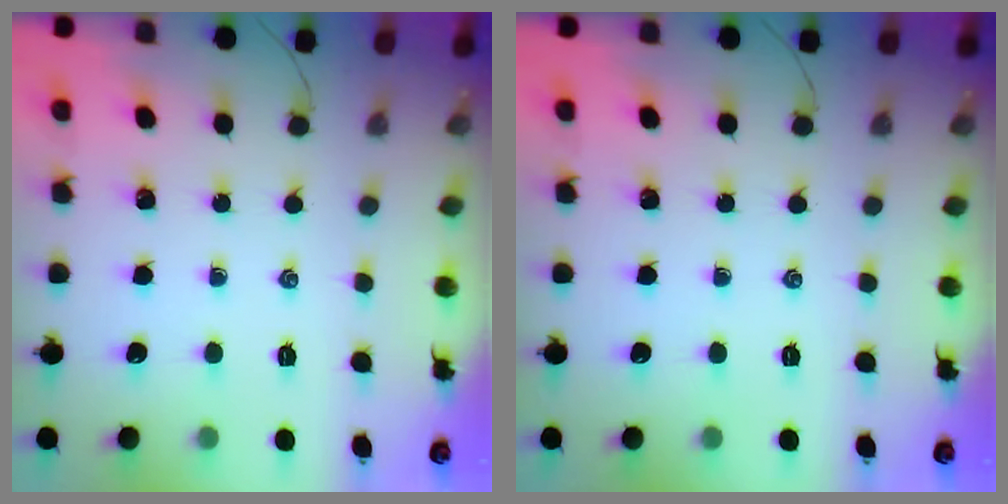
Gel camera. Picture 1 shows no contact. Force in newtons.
{"total": 0.0}